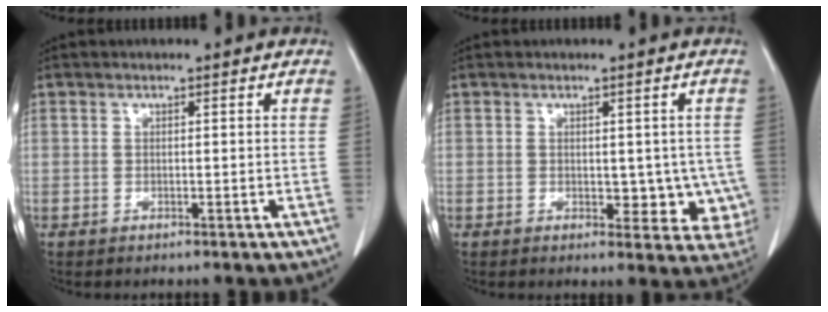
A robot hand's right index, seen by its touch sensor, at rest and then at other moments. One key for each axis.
{"total": 5.9, "fx": -0.5, "fy": 3.8, "fz": 4.6, "tx": -0.030, "ty": -0.004, "tz": -0.002}